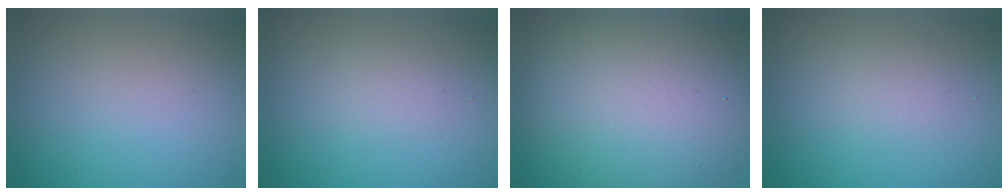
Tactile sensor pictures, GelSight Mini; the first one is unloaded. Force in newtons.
{"total": 1.1, "press": 1.1, "slide": 0.1}
{"total": 12.3, "press": 12.3, "slide": 0.9}
{"total": 1.4, "press": 1.4, "slide": 0.0}